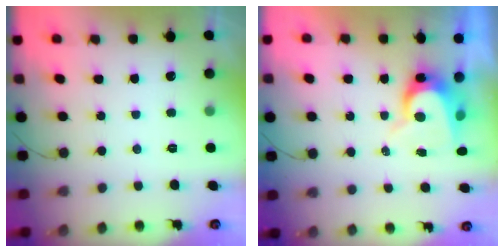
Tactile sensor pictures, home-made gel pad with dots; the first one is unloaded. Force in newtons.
{"total": 7.9, "press": 7.9, "slide": 0.4}